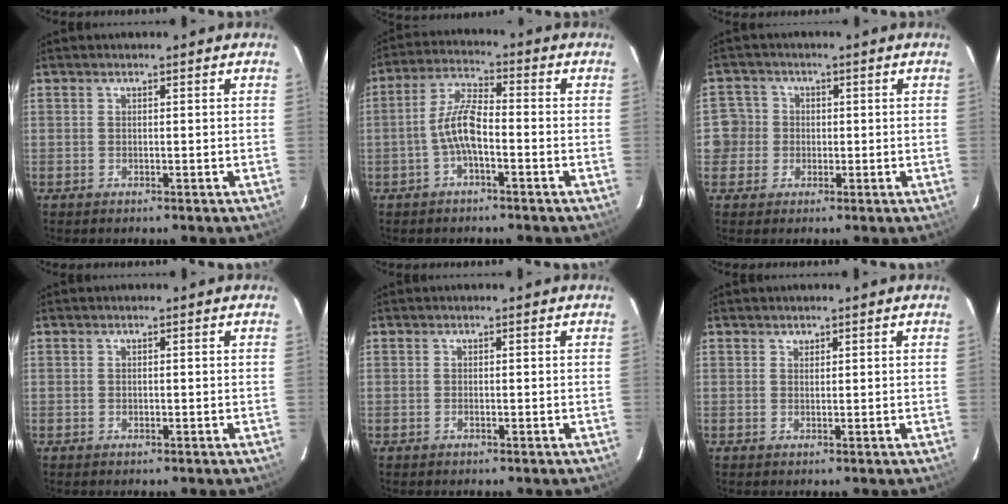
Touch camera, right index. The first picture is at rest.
{"total": 6.1, "force": [-2.2, 1.7, 5.4], "torque": [-0.112, 0.017, -0.044]}
{"total": 4.8, "force": [-0.5, 4.7, 0.6], "torque": [0.006, 0.017, -0.012]}
{"total": 0.0}
{"total": 0.0}
{"total": 0.8, "force": [0.6, 0.5, 0.0], "torque": [0.002, 0.002, 0.010]}